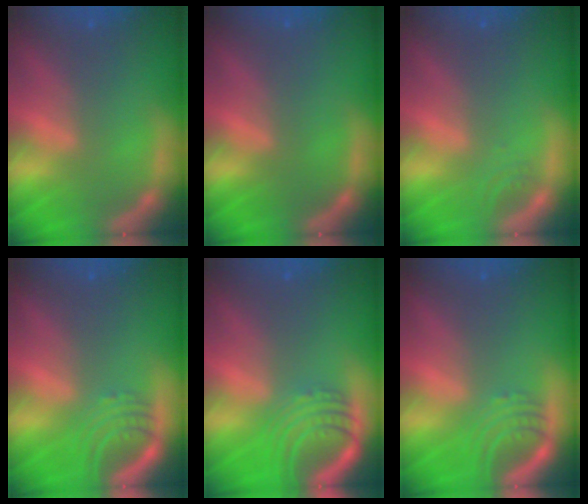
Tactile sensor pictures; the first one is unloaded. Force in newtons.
{"total": 0.0}
{"total": 1.0}
{"total": 3.9}
{"total": 6.5}
{"total": 3.9}